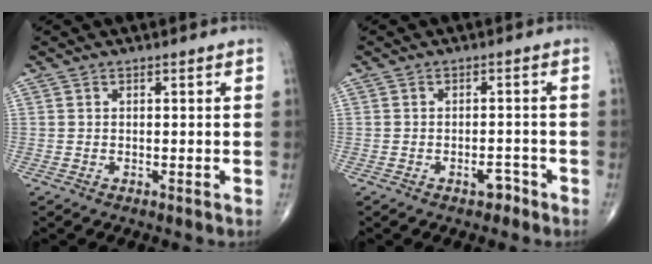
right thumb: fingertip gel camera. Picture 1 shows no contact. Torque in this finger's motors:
{"motor_torque": [3.60, 1.41, 0.29, -0.21, 0.09]}